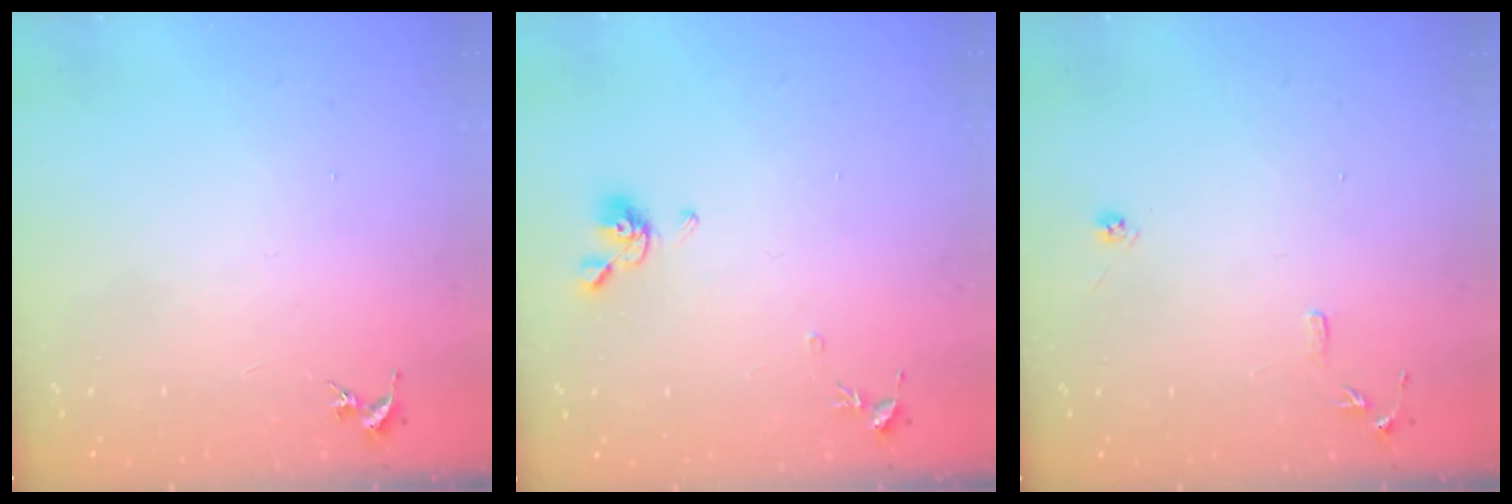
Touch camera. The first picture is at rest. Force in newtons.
{"total": 8.6, "press": 8.5, "slide": 1.1}
{"total": 7.9, "press": 7.9, "slide": 0.8}